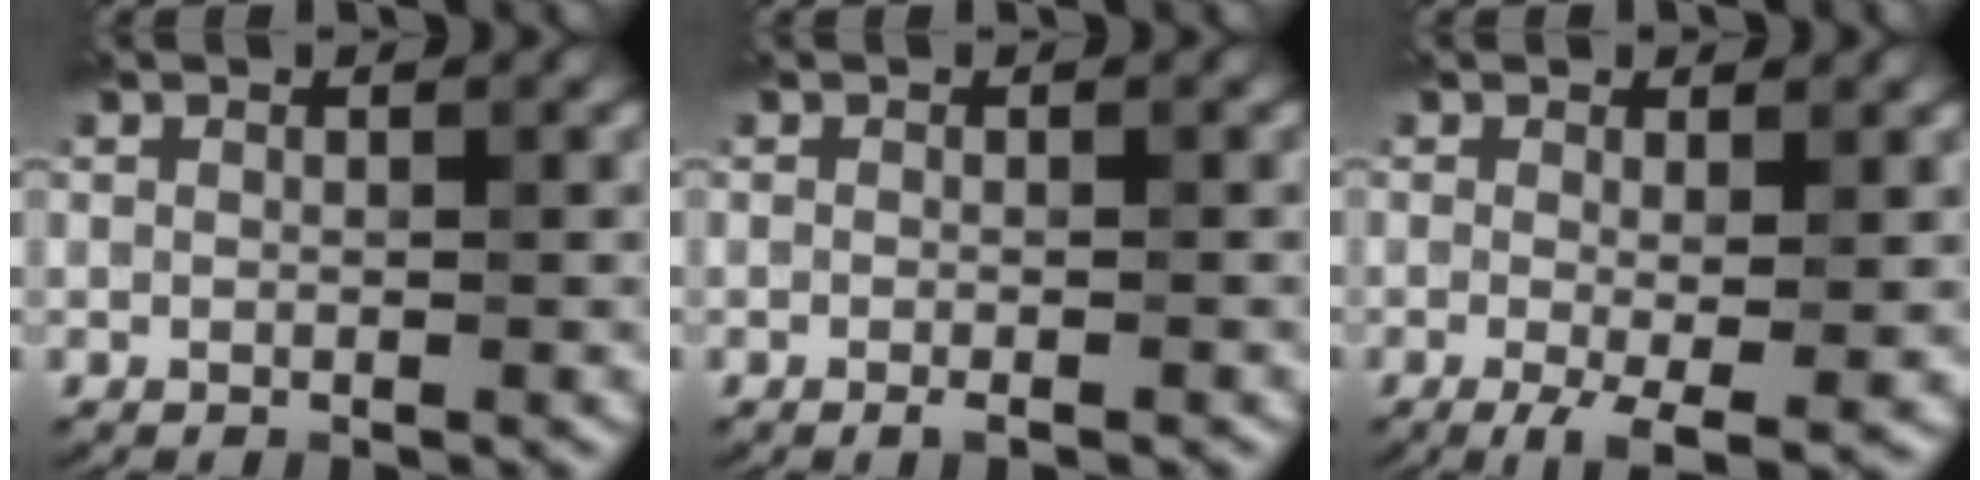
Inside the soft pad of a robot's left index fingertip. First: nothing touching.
{"total": 1.2, "force": [-0.7, 0.2, 1.0], "torque": [-0.012, -0.007, -0.010]}
{"total": 4.0, "force": [-0.9, 0.9, 3.8], "torque": [-0.065, -0.015, -0.016]}